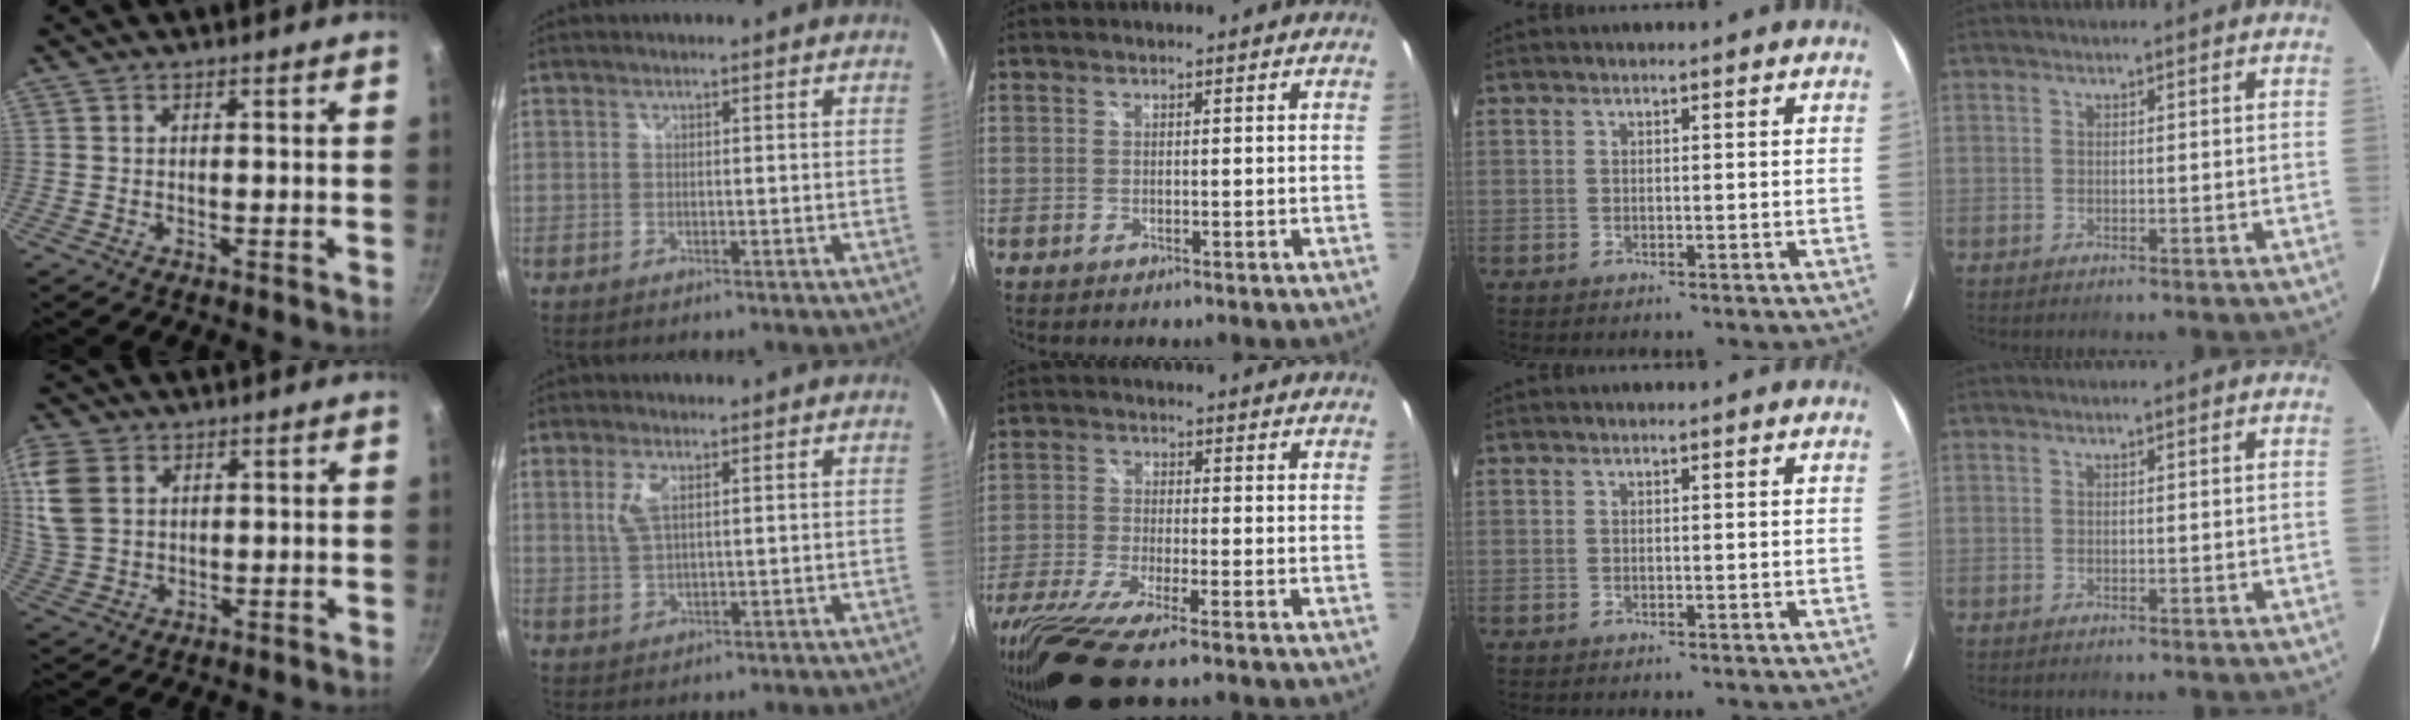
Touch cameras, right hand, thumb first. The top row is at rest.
{"thumb": {"total": 9.8, "force": [3.3, 7.1, 5.9], "torque": [-0.116, -0.008, 0.070]}, "index": {"total": 3.9, "force": [1.5, 1.5, 3.3], "torque": [-0.066, 0.000, 0.030]}, "middle": {"total": 14.1, "force": [-10.9, 1.2, 9.0], "torque": [-0.203, -0.052, -0.202]}}